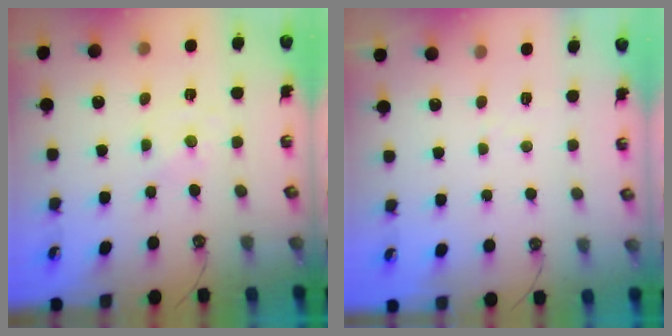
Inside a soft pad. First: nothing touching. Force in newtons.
{"total": 3.2, "press": 3.1, "slide": 0.4}